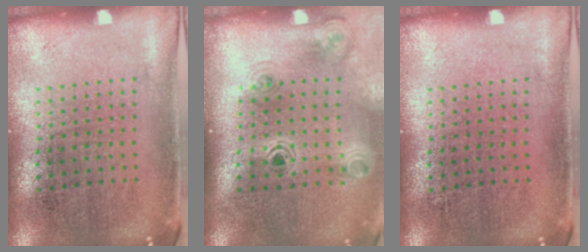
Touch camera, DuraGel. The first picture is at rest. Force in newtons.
{"total": 1.2, "press": 1.2, "slide": 0.3}
{"total": 0.0}